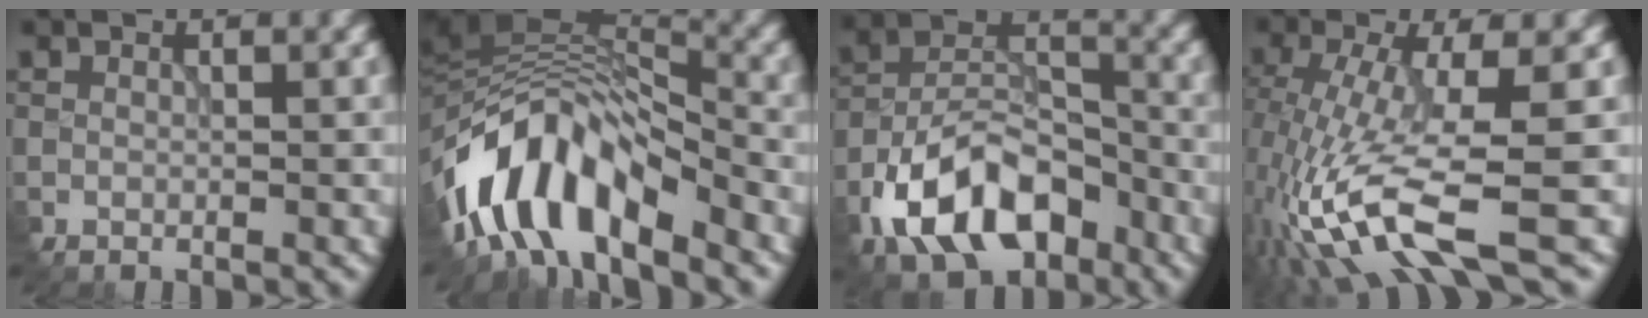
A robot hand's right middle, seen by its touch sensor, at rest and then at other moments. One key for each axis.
{"total": 9.2, "fx": -6.1, "fy": 3.5, "fz": 6.0, "tx": -0.103, "ty": 0.016, "tz": -0.114}
{"total": 9.2, "fx": -5.7, "fy": 4.9, "fz": 5.3, "tx": -0.106, "ty": 0.015, "tz": -0.107}
{"total": 8.9, "fx": -3.6, "fy": 2.4, "fz": 7.8, "tx": -0.181, "ty": -0.007, "tz": -0.063}